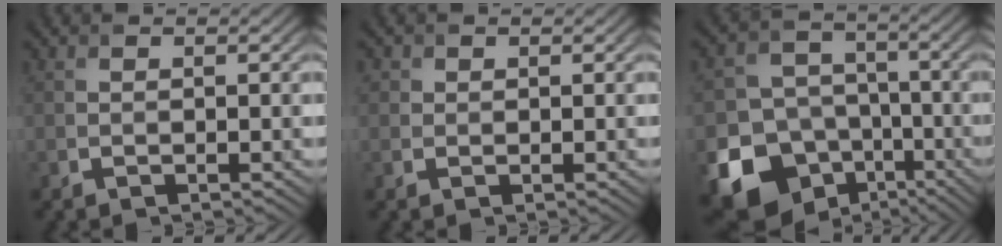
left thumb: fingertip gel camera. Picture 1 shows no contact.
{"total": 1.5, "force": [0.5, 1.4, 0.4], "torque": [-0.009, -0.003, 0.006]}
{"total": 17.0, "force": [-8.6, 13.5, 5.7], "torque": [-0.141, -0.058, -0.152]}